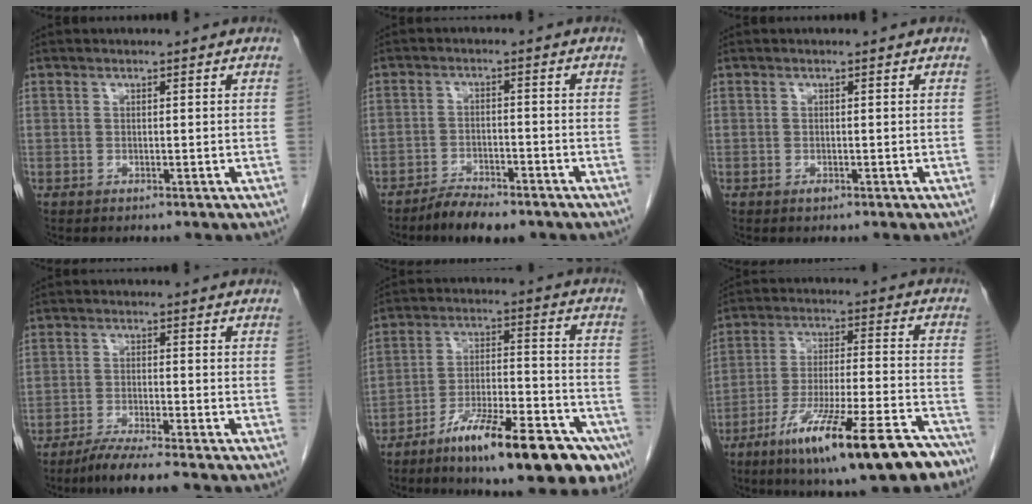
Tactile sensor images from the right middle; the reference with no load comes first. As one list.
[{"total": 5.6, "force": [-4.5, 1.6, 2.8], "torque": [-0.047, -0.004, -0.076]}, {"total": 0.5, "force": [-0.3, 0.2, 0.3], "torque": [-0.006, 0.001, -0.004]}, {"total": 5.5, "force": [-4.5, -0.5, 3.1], "torque": [-0.055, -0.017, -0.081]}, {"total": 18.5, "force": [-11.6, 3.7, 13.9], "torque": [-0.167, 0.011, -0.182]}, {"total": 20.2, "force": [-13.6, 2.7, 14.6], "torque": [-0.197, -0.011, -0.221]}]